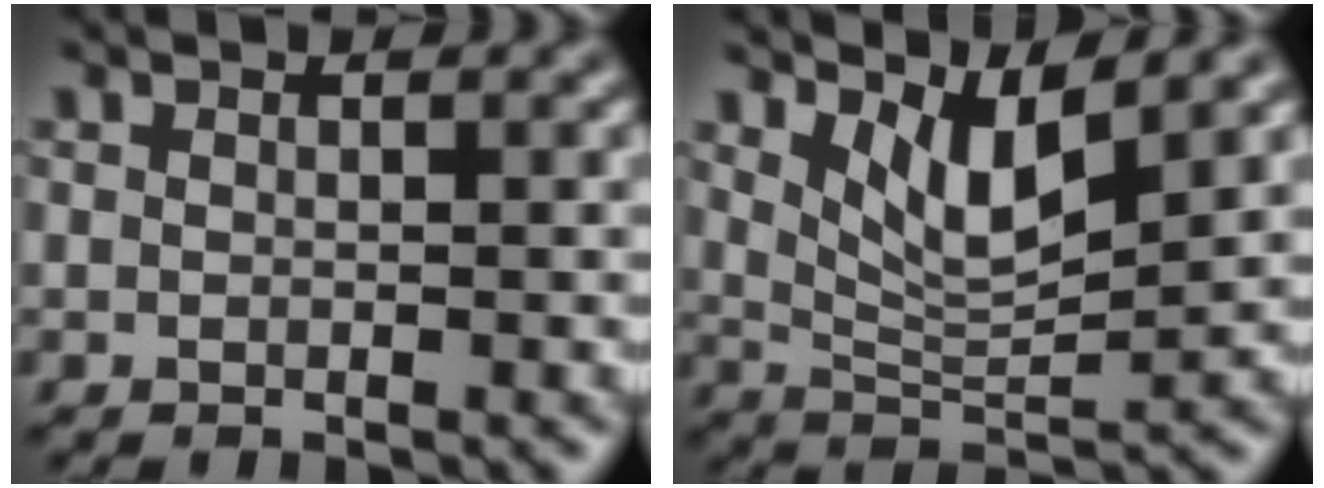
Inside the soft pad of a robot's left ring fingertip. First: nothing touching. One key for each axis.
{"total": 4.5, "fx": 2.7, "fy": 1.3, "fz": 3.4, "tx": -0.072, "ty": -0.014, "tz": 0.053}